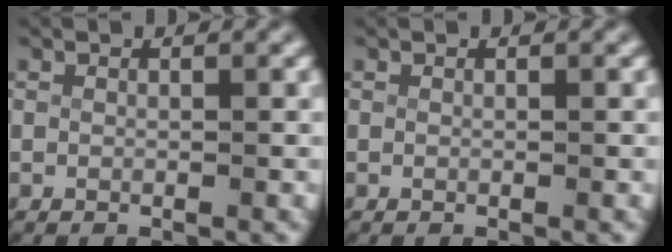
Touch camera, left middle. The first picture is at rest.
{"total": 0.0}